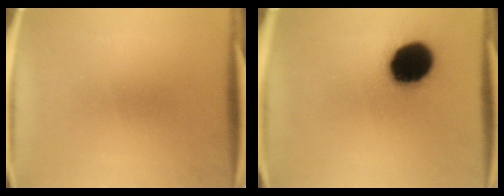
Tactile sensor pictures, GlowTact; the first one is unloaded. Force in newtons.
{"total": 17.3}